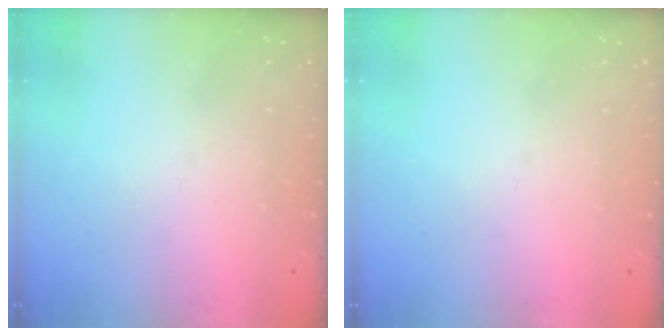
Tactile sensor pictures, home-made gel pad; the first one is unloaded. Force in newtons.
{"total": 0.0}